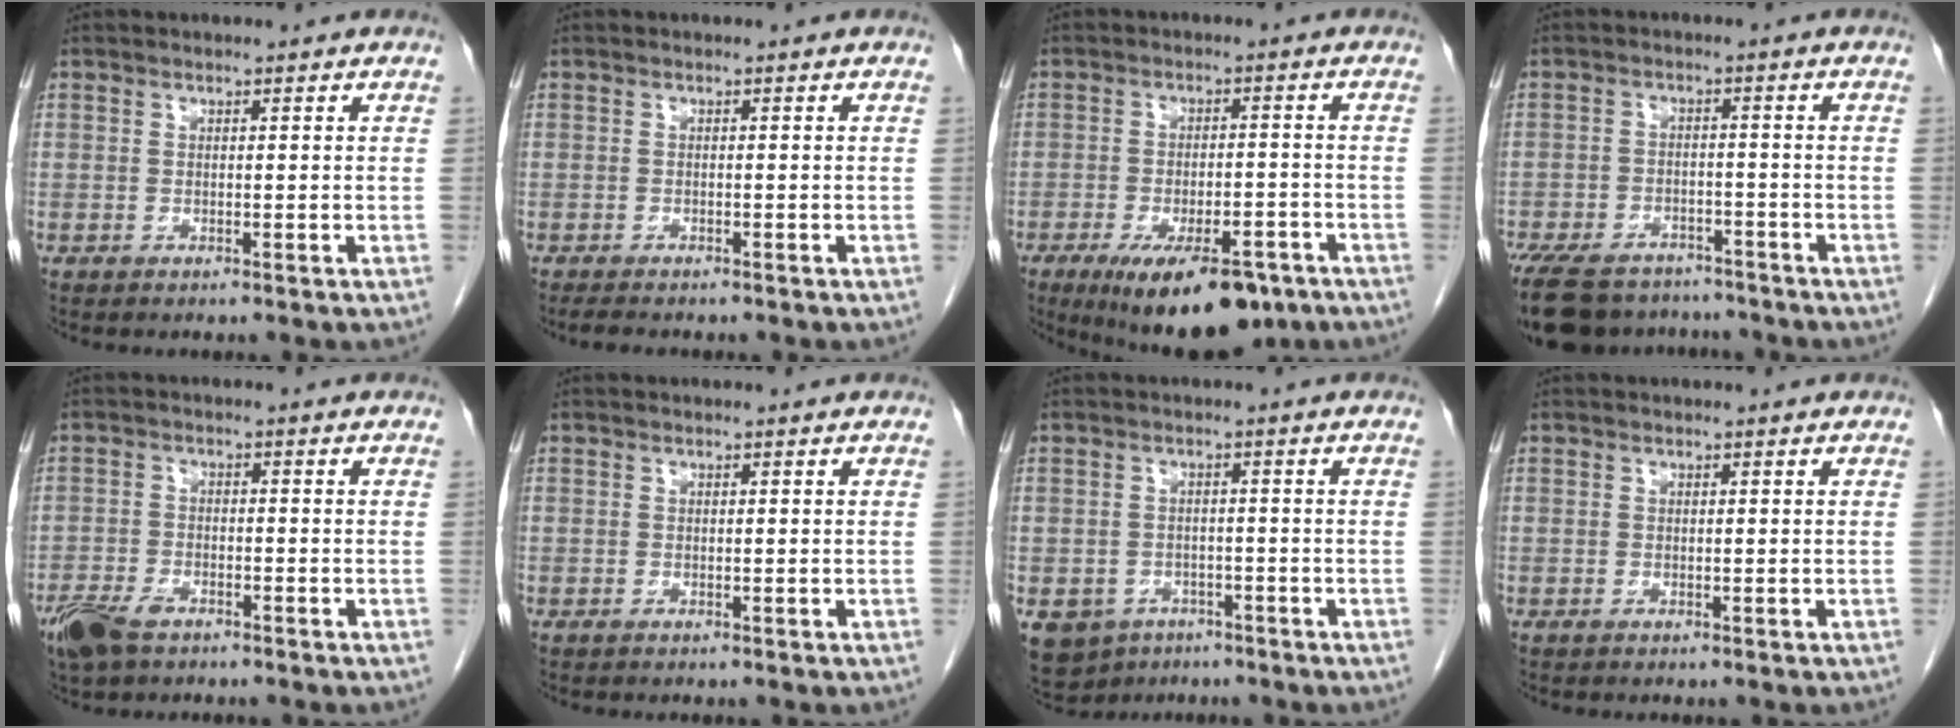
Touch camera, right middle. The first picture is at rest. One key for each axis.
{"total": 2.8, "fx": -2.3, "fy": 0.7, "fz": 1.4, "tx": -0.023, "ty": -0.007, "tz": -0.029}
{"total": 14.1, "fx": -9.2, "fy": 5.1, "fz": 9.4, "tx": -0.138, "ty": -0.012, "tz": -0.134}
{"total": 17.0, "fx": -13.7, "fy": 7.6, "fz": 6.7, "tx": -0.181, "ty": -0.016, "tz": -0.195}
{"total": 6.2, "fx": -4.4, "fy": 2.7, "fz": 3.4, "tx": -0.068, "ty": -0.007, "tz": -0.081}
{"total": 0.0}
{"total": 7.8, "fx": -4.9, "fy": 5.7, "fz": 1.8, "tx": -0.036, "ty": 0.001, "tz": -0.070}
{"total": 0.0}